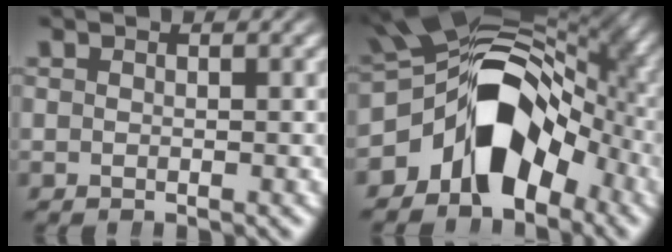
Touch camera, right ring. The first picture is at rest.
{"total": 18.1, "force": [-1.2, 11.7, 13.8], "torque": [-0.198, -0.012, -0.024]}